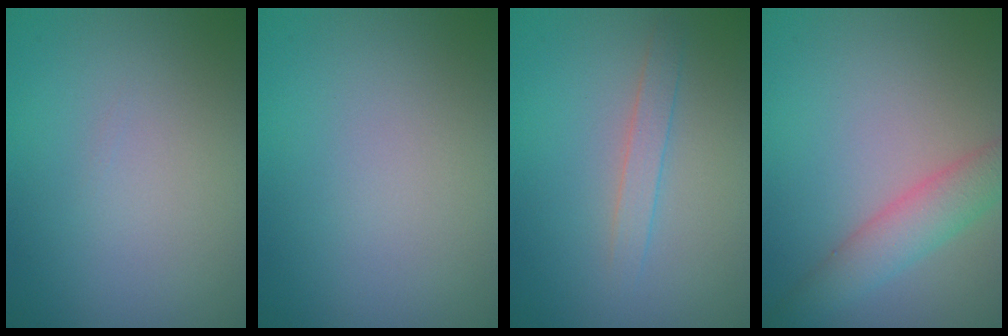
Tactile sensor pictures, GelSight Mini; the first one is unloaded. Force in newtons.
{"total": 0.0}
{"total": 1.6, "press": 1.6, "slide": 0.0}
{"total": 3.7, "press": 3.7, "slide": 0.2}